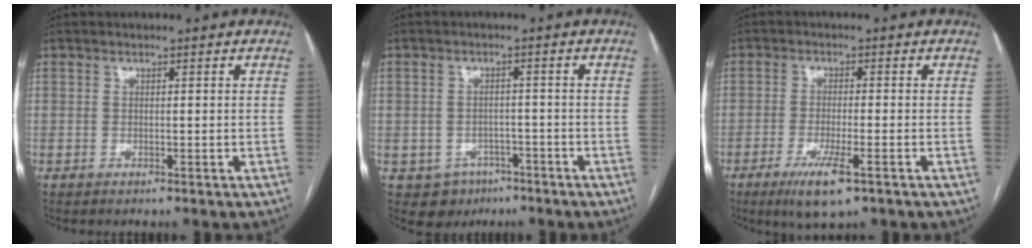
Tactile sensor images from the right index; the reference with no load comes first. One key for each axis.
{"total": 5.5, "fx": -3.0, "fy": 4.5, "fz": 0.8, "tx": -0.005, "ty": 0.010, "tz": -0.036}
{"total": 6.6, "fx": -3.6, "fy": 0.7, "fz": 5.5, "tx": -0.104, "ty": -0.016, "tz": -0.059}